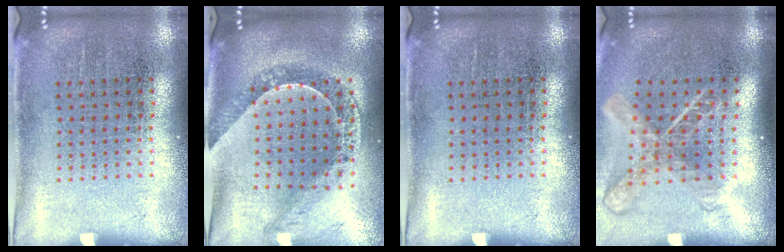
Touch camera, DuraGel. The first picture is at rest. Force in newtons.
{"total": 1.2, "press": 1.2, "slide": 0.2}
{"total": 0.0}
{"total": 1.8, "press": 1.4, "slide": 1.2}